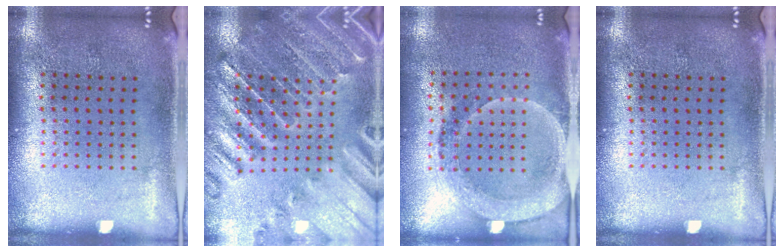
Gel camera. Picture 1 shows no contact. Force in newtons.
{"total": 1.8, "press": 1.8, "slide": 0.3}
{"total": 1.9, "press": 1.7, "slide": 0.9}
{"total": 0.0}